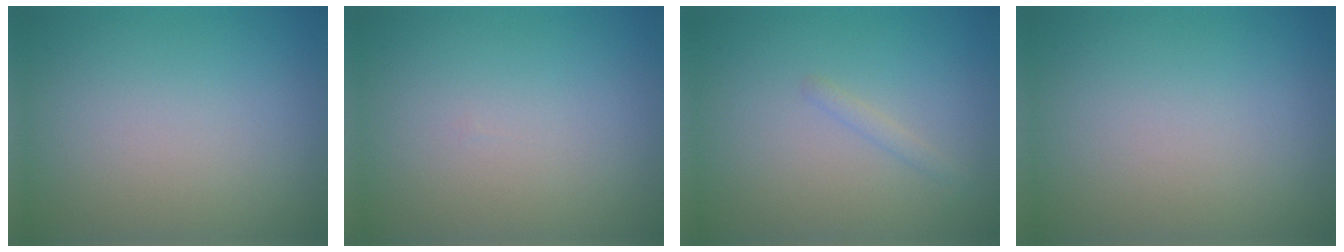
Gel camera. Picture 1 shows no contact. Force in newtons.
{"total": 0.0}
{"total": 0.9, "press": 0.9, "slide": 0.0}
{"total": 0.0}